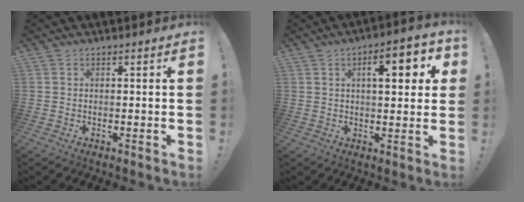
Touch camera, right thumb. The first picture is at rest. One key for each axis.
{"total": 9.4, "fx": 2.9, "fy": 3.1, "fz": 8.4, "tx": -0.106, "ty": -0.007, "tz": 0.037}